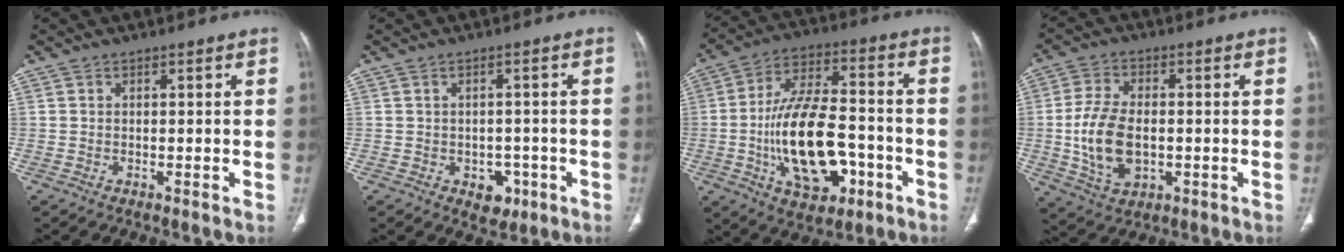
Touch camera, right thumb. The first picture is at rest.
{"total": 4.6, "force": [-2.0, 3.4, 2.4], "torque": [-0.007, 0.008, -0.019]}
{"total": 19.9, "force": [-5.3, 10.3, 16.2], "torque": [-0.269, 0.030, -0.080]}
{"total": 12.0, "force": [-1.3, 7.2, 9.5], "torque": [-0.183, 0.002, -0.018]}